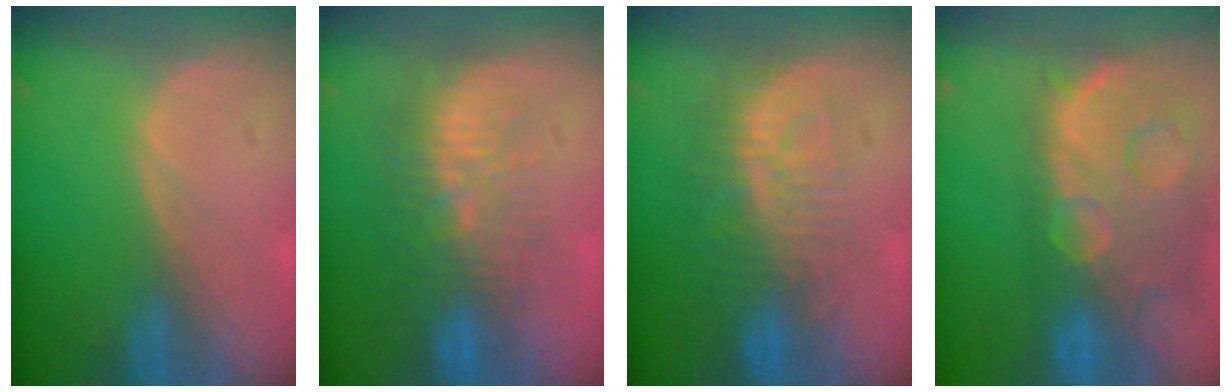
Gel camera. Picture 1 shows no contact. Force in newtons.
{"total": 9.3, "press": 8.6, "slide": 3.6}
{"total": 9.5, "press": 8.5, "slide": 4.1}
{"total": 14.5, "press": 11.7, "slide": 8.4}